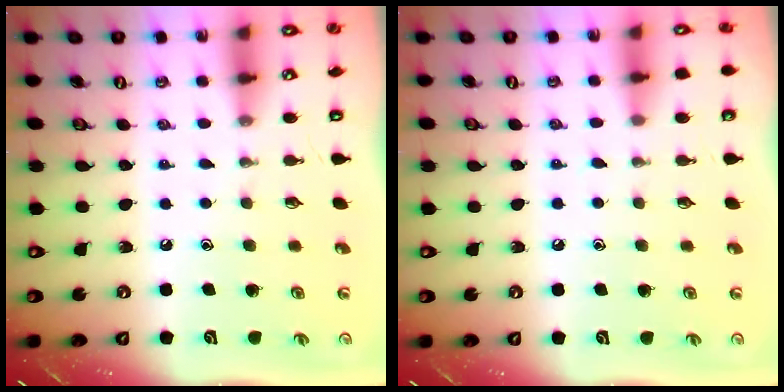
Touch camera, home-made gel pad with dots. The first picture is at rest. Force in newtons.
{"total": 3.5, "press": 3.4, "slide": 0.6}